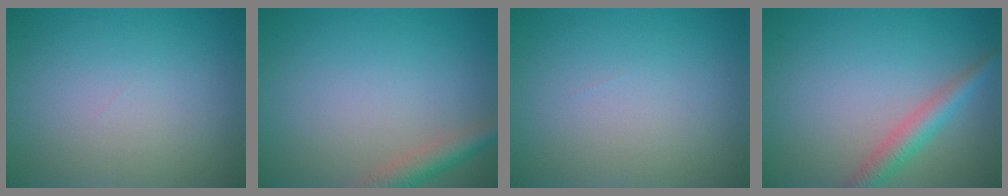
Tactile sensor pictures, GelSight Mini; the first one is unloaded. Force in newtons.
{"total": 2.9, "press": 2.9, "slide": 0.2}
{"total": 0.0}
{"total": 3.0, "press": 3.0, "slide": 0.2}